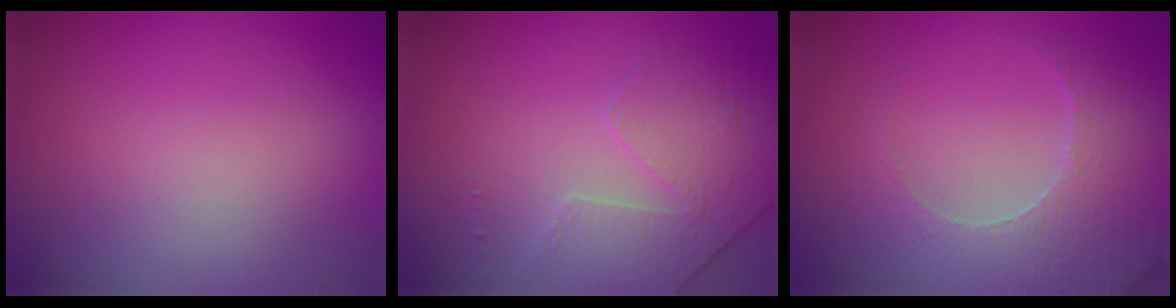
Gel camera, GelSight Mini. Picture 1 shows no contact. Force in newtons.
{"total": 4.7, "press": 3.2, "slide": 3.4}
{"total": 4.1, "press": 4.1, "slide": 0.4}